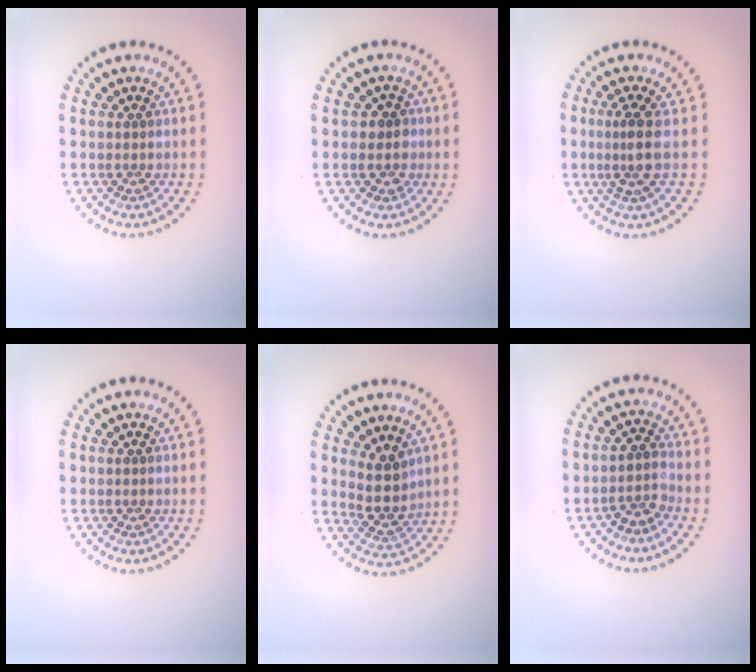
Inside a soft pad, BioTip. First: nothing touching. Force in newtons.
{"total": 1.6, "press": 1.4, "slide": 0.7}
{"total": 2.6, "press": 2.0, "slide": 1.8}
{"total": 0.0}
{"total": 2.7, "press": 2.3, "slide": 1.5}
{"total": 2.0, "press": 1.5, "slide": 1.3}